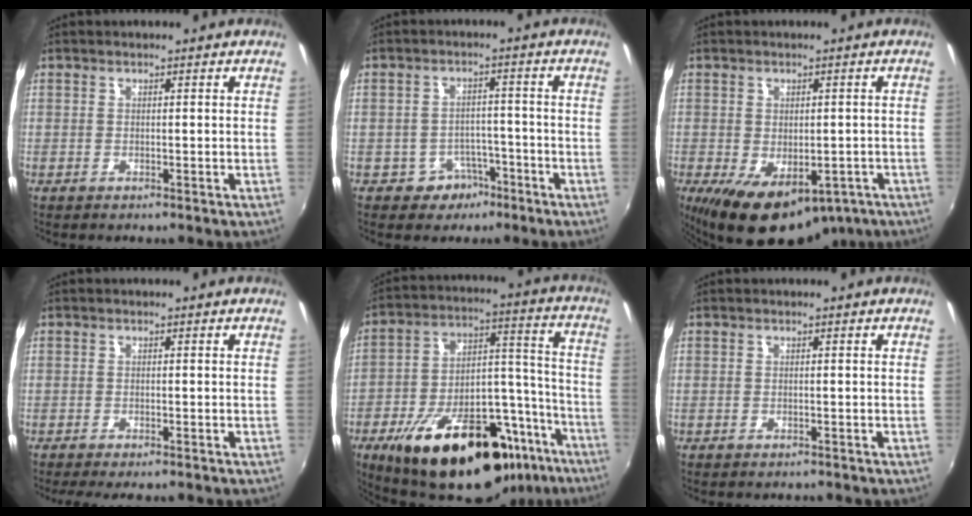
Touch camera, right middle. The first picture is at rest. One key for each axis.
{"total": 5.1, "fx": -3.3, "fy": 3.8, "fz": 1.0, "tx": -0.026, "ty": 0.016, "tz": -0.039}
{"total": 13.5, "fx": -7.3, "fy": 7.7, "fz": 8.4, "tx": -0.147, "ty": -0.032, "tz": -0.089}
{"total": 3.8, "fx": -3.2, "fy": 0.4, "fz": 2.1, "tx": -0.043, "ty": -0.022, "tz": -0.051}
{"total": 30.9, "fx": -19.8, "fy": 13.4, "fz": 19.7, "tx": -0.301, "ty": 0.026, "tz": -0.276}
{"total": 1.0, "fx": -0.8, "fy": 0.4, "fz": 0.2, "tx": -0.007, "ty": -0.002, "tz": -0.013}